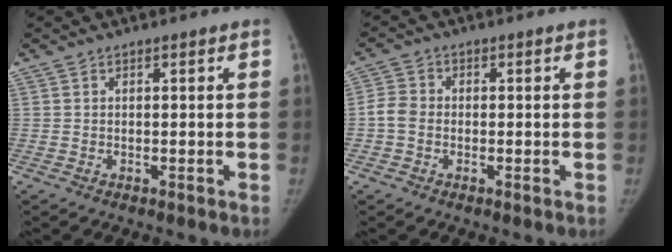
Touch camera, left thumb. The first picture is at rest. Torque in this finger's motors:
{"motor_torque": [-0.08, 0.11, 0.30, -0.07, 0.03]}